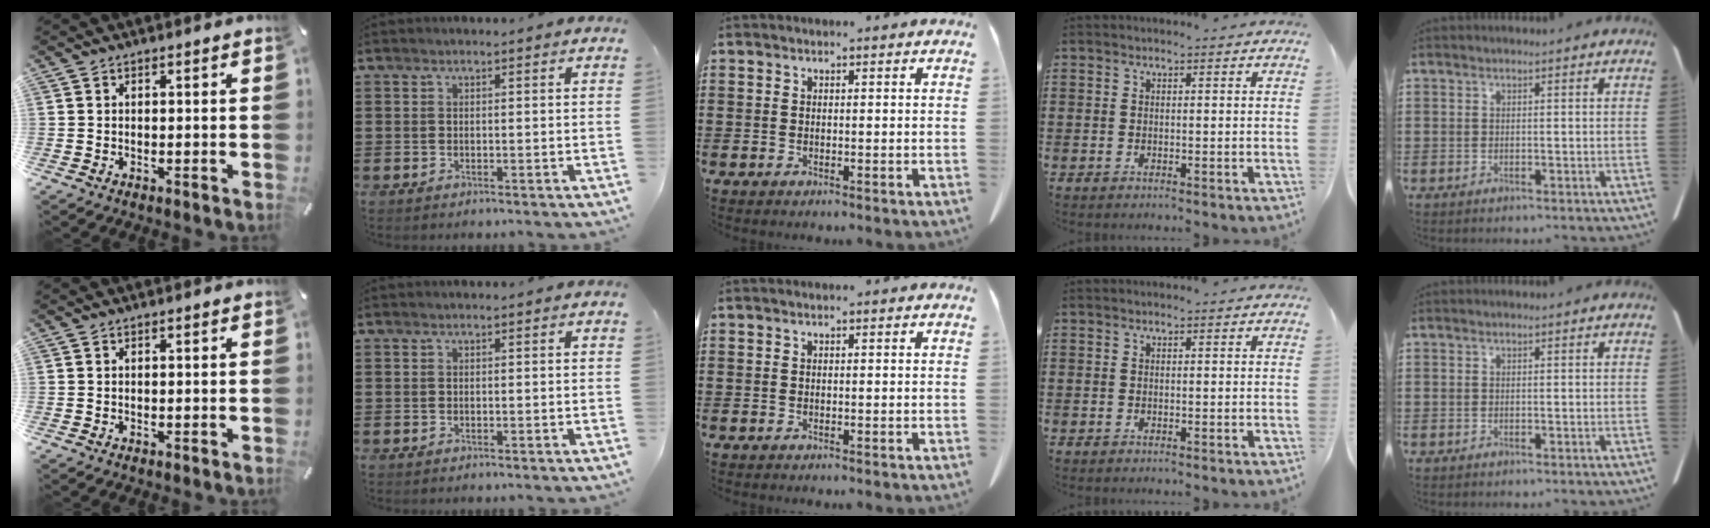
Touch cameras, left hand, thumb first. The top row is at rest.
{}